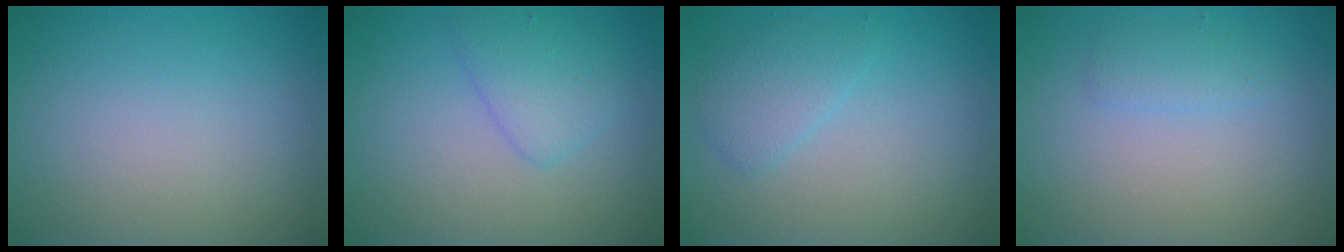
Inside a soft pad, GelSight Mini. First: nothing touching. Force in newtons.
{"total": 2.6, "press": 2.6, "slide": 0.1}
{"total": 2.0, "press": 2.0, "slide": 0.1}
{"total": 1.4, "press": 1.4, "slide": 0.1}